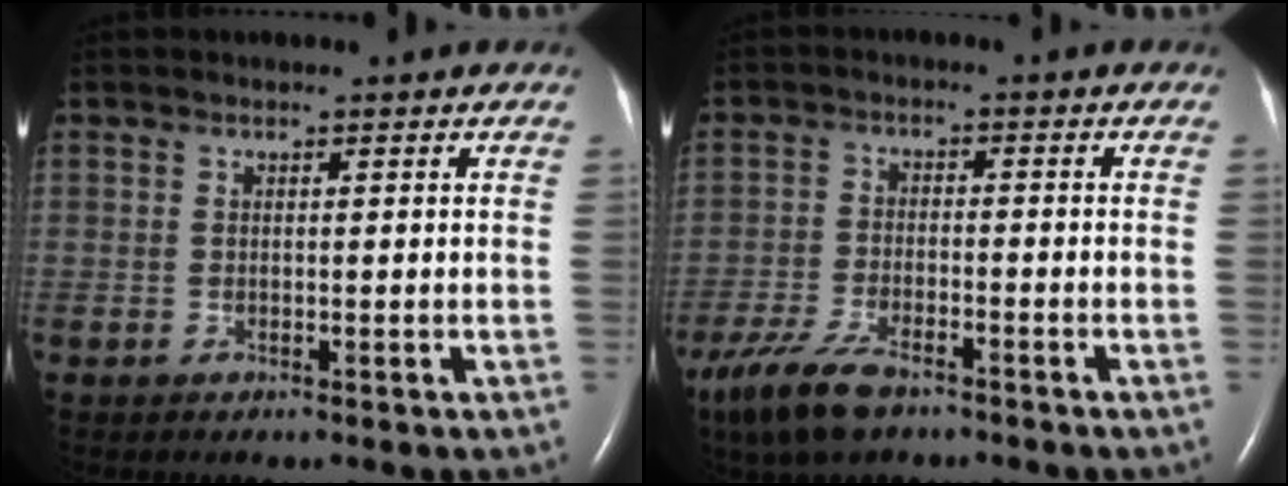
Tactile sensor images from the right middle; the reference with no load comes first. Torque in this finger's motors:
{"motor_torque": [0.76, -0.59, 0.14, 0.05]}